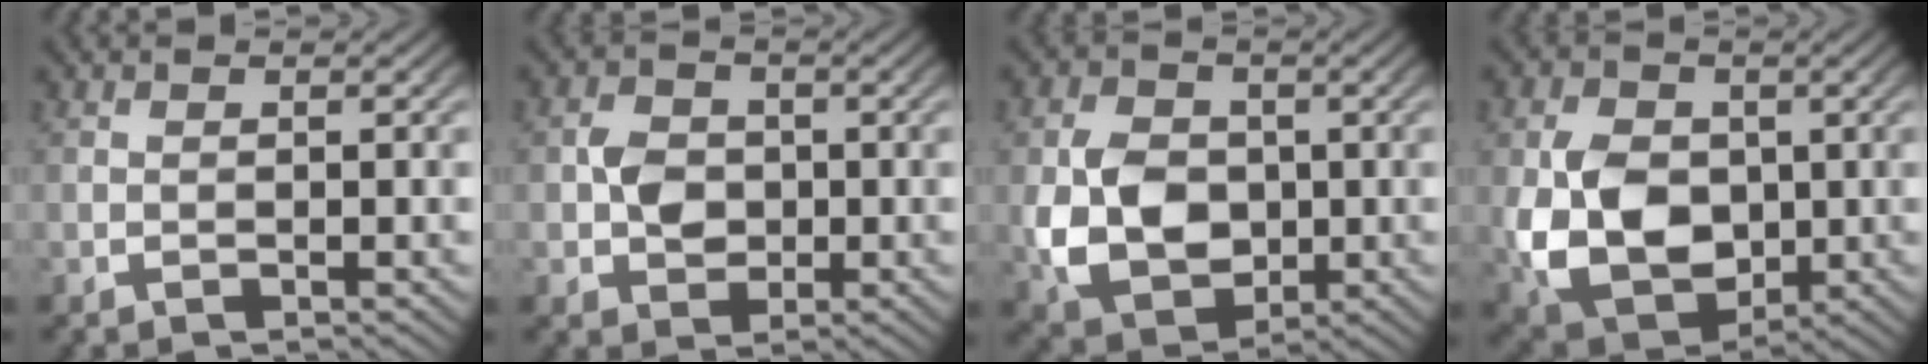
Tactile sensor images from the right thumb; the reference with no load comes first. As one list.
[{"total": 4.0, "force": [-0.1, 3.3, 2.3], "torque": [-0.042, -0.015, 0.006]}, {"total": 10.3, "force": [-0.7, 8.1, 6.3], "torque": [-0.147, -0.045, 0.008]}, {"total": 12.7, "force": [-1.0, 9.9, 8.0], "torque": [-0.194, -0.063, 0.010]}]